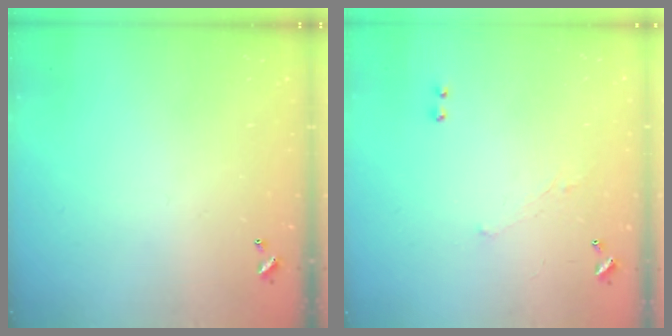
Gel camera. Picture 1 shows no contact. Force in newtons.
{"total": 1.2, "press": 0.8, "slide": 0.9}